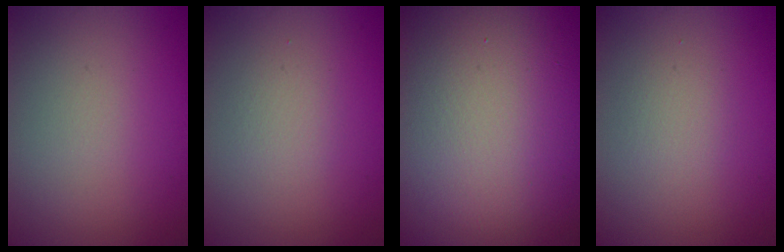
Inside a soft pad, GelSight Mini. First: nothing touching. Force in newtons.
{"total": 1.3, "press": 1.3, "slide": 0.0}
{"total": 24.6, "press": 24.6, "slide": 1.1}
{"total": 1.4, "press": 1.4, "slide": 0.1}